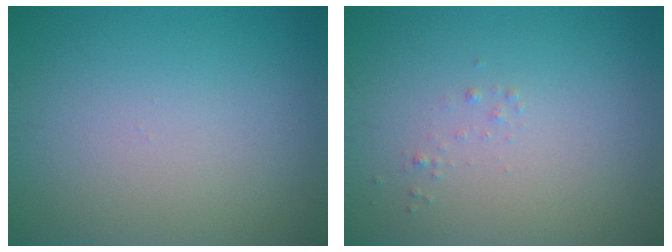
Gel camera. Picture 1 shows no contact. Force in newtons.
{"total": 0.5, "press": 0.5, "slide": 0.0}